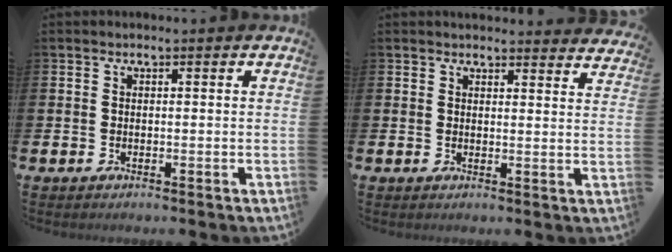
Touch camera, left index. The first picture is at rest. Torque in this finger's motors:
{"motor_torque": [0.84, -1.09, 0.07, 0.02]}